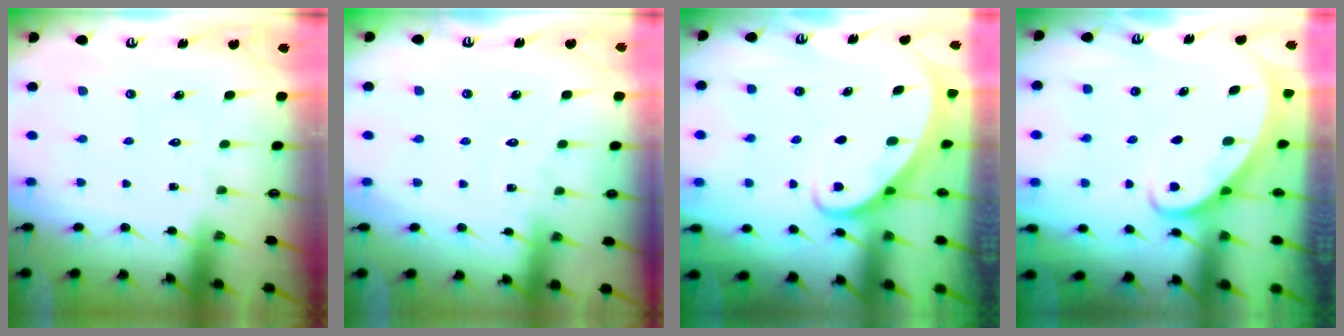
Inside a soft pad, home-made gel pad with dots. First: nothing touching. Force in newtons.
{"total": 2.9, "press": 2.9, "slide": 0.3}
{"total": 2.8, "press": 2.8, "slide": 0.2}
{"total": 2.7, "press": 2.6, "slide": 0.2}